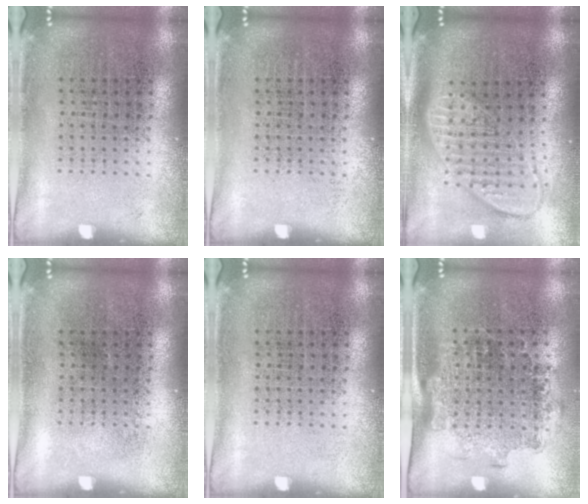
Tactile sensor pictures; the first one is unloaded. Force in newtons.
{"total": 0.0}
{"total": 1.9, "press": 1.5, "slide": 1.1}
{"total": 0.0}
{"total": 0.0}
{"total": 1.3, "press": 1.1, "slide": 0.7}